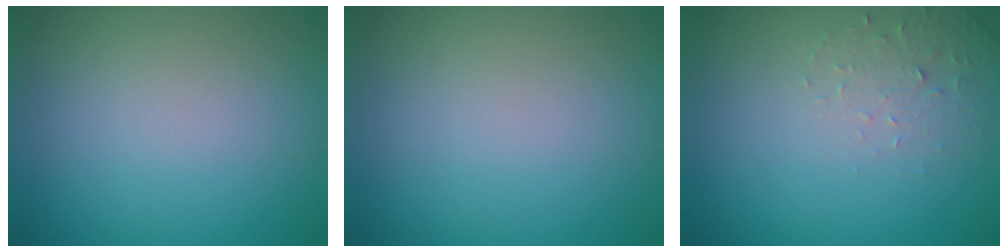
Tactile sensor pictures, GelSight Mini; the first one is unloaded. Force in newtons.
{"total": 0.0}
{"total": 1.9, "press": 1.8, "slide": 0.4}